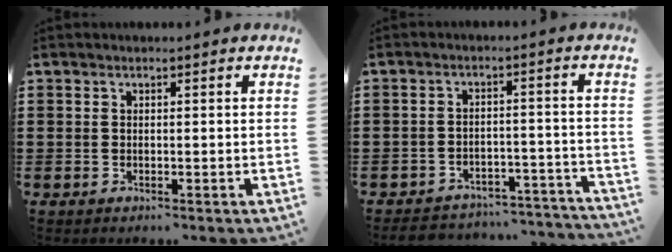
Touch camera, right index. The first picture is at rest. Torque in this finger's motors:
{"motor_torque": [-1.22, 0.49, -0.72, -0.21]}